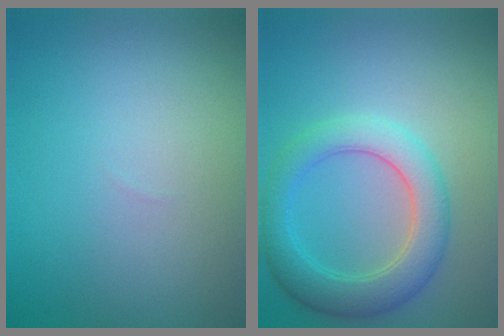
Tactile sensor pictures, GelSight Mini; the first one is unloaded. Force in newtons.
{"total": 4.6, "press": 4.5, "slide": 0.5}